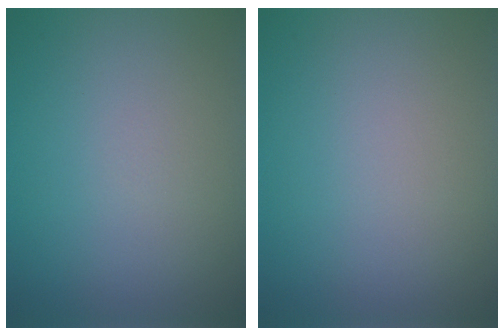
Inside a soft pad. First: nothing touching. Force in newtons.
{"total": 0.0}